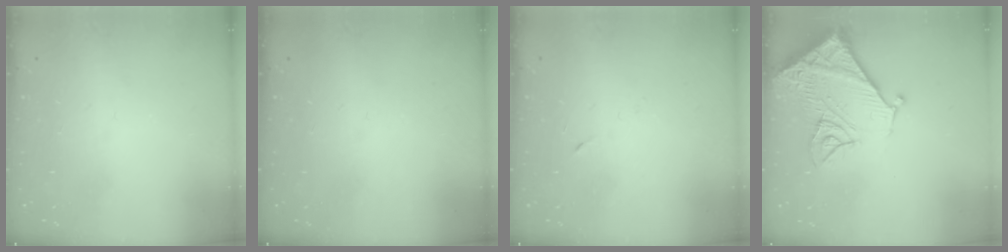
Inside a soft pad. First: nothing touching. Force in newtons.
{"total": 0.0}
{"total": 3.4, "press": 3.2, "slide": 0.9}
{"total": 18.4, "press": 18.3, "slide": 2.4}